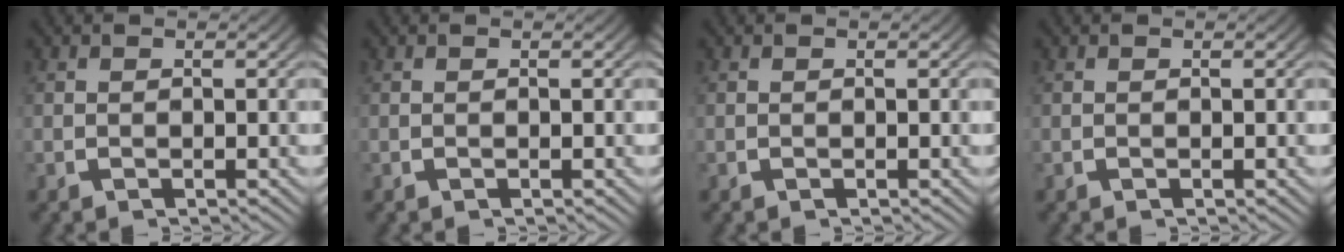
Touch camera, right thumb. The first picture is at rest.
{"total": 0.0}
{"total": 0.0}
{"total": 0.0}